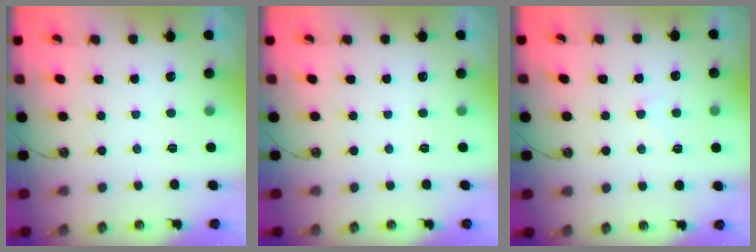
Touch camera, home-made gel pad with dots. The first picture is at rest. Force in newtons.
{"total": 0.0}
{"total": 0.8, "press": 0.4, "slide": 0.7}